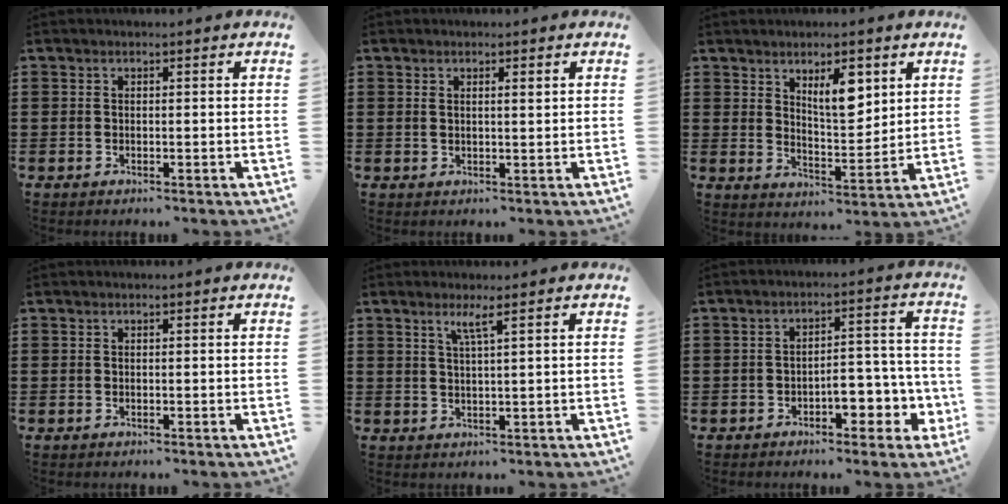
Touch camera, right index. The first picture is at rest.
{"total": 1.2, "force": [0.5, 0.3, 1.0], "torque": [-0.020, 0.004, 0.008]}
{"total": 7.1, "force": [3.6, 3.0, 5.4], "torque": [-0.083, -0.005, 0.056]}
{"total": 0.0}
{"total": 2.7, "force": [1.5, -0.2, 2.2], "torque": [-0.047, -0.004, 0.024]}
{"total": 5.7, "force": [-2.6, 2.9, 4.2], "torque": [-0.055, 0.004, -0.050]}